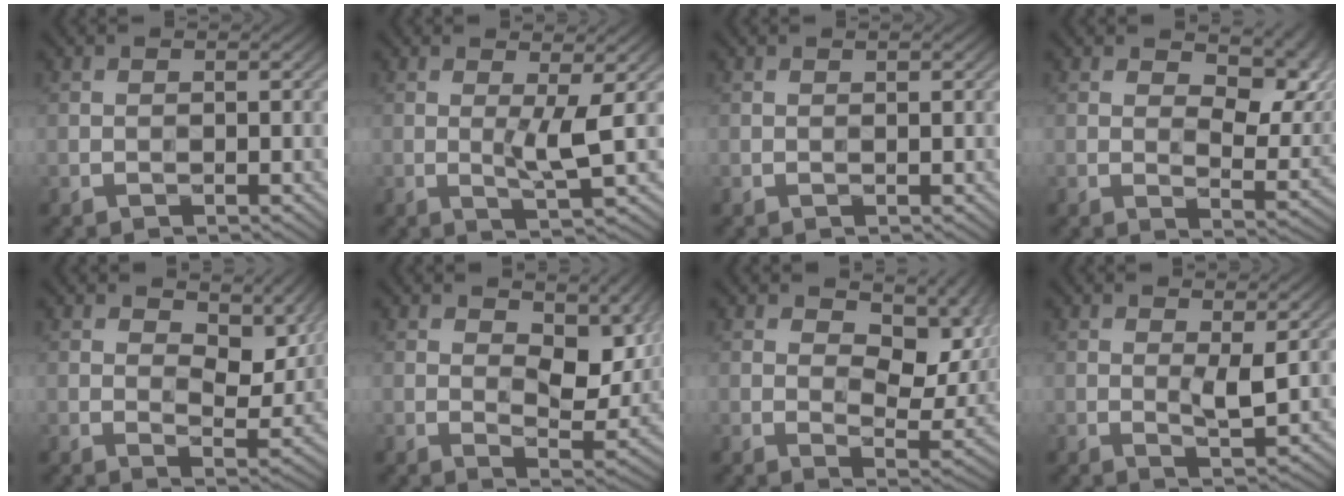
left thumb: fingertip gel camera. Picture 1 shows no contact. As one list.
[{"total": 3.7, "force": [0.4, 0.3, 3.6], "torque": [-0.072, -0.003, 0.008]}, {"total": 0.6, "force": [0.4, 0.0, 0.4], "torque": [-0.009, 0.003, 0.007]}, {"total": 10.5, "force": [5.1, 5.0, 7.7], "torque": [-0.122, -0.005, 0.079]}, {"total": 8.1, "force": [4.6, 3.9, 5.5], "torque": [-0.095, -0.006, 0.074]}, {"total": 10.5, "force": [4.4, 5.1, 8.1], "torque": [-0.132, -0.006, 0.070]}, {"total": 11.8, "force": [5.0, 6.2, 8.7], "torque": [-0.136, -0.003, 0.074]}, {"total": 2.7, "force": [0.6, 0.6, 2.6], "torque": [-0.053, -0.007, 0.013]}]